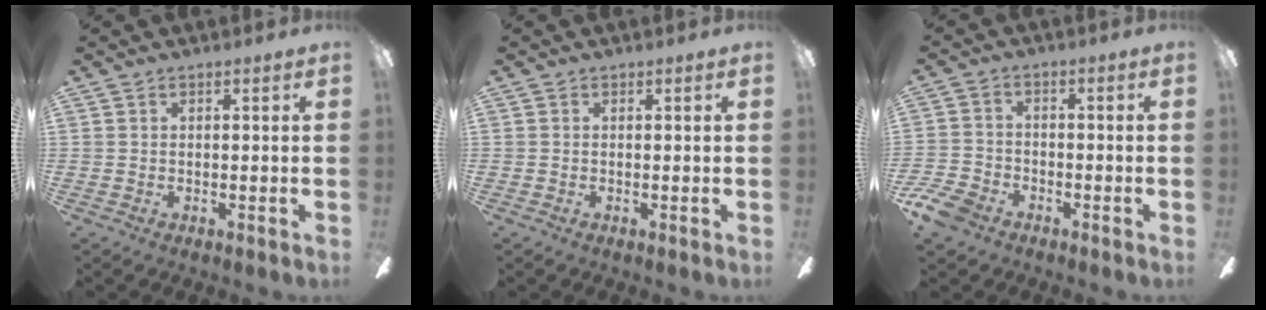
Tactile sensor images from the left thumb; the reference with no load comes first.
{"total": 0.0}
{"total": 7.3, "force": [-5.0, 4.4, 3.1], "torque": [-0.075, 0.026, -0.097]}